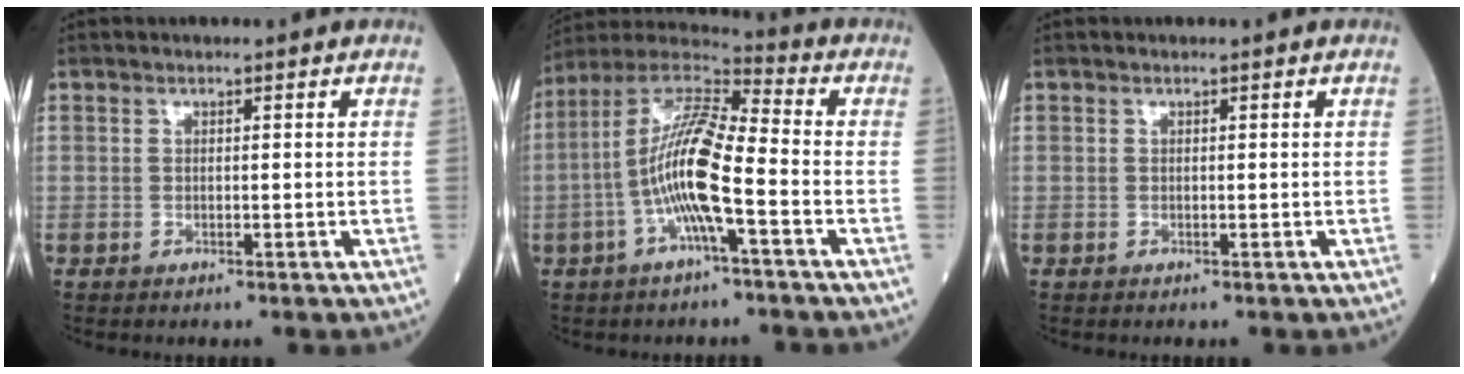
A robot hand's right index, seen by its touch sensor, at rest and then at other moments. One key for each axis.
{"total": 12.8, "fx": -3.2, "fy": 1.4, "fz": 12.4, "tx": -0.247, "ty": 0.012, "tz": -0.068}
{"total": 0.0}